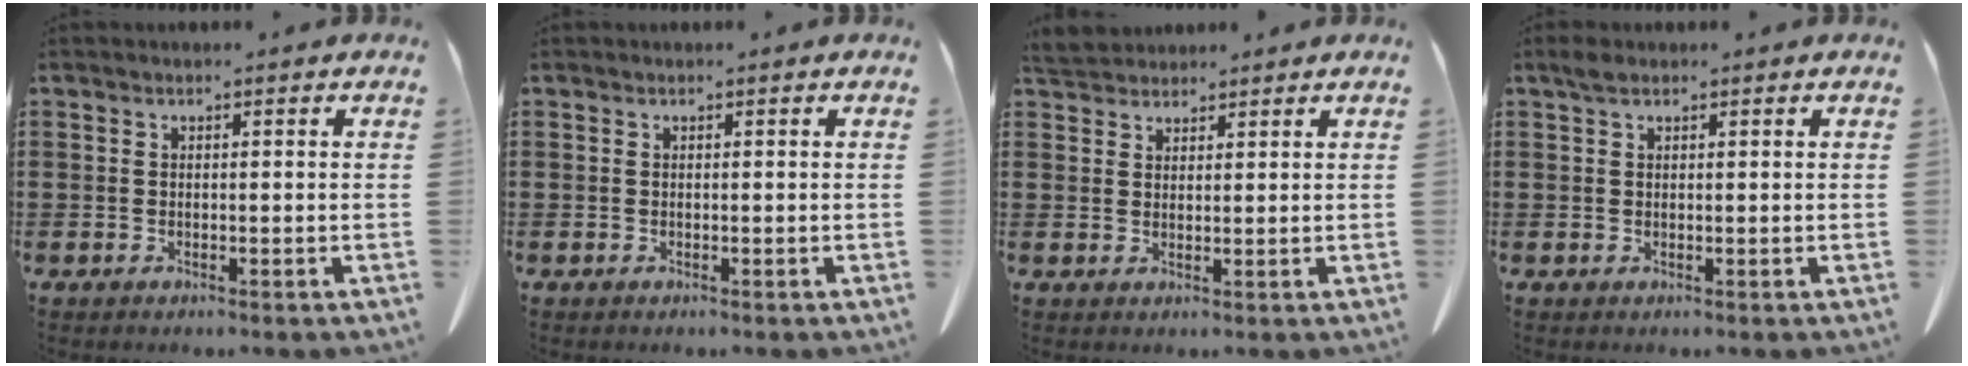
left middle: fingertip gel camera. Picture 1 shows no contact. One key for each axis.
{"total": 0.0}
{"total": 3.3, "fx": 3.2, "fy": 0.6, "fz": 0.6, "tx": -0.021, "ty": -0.004, "tz": 0.063}
{"total": 1.3, "fx": 0.9, "fy": 0.6, "fz": 0.7, "tx": -0.018, "ty": 0.001, "tz": 0.018}